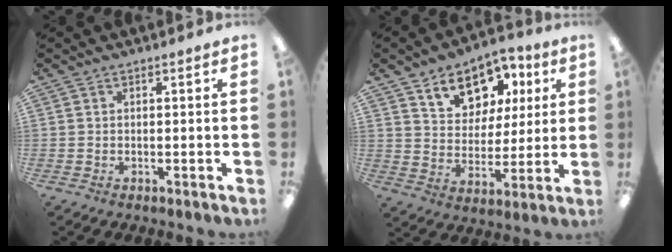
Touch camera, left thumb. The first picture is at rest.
{"total": 12.5, "force": [7.8, 8.8, 4.4], "torque": [-0.066, -0.043, 0.145]}